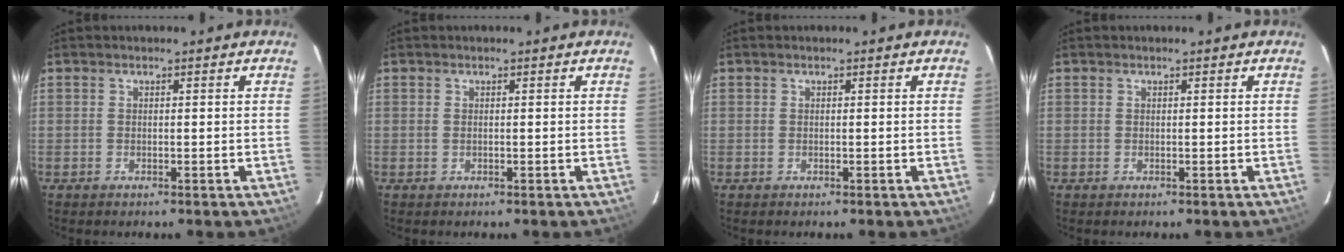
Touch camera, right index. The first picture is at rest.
{"total": 0.0}
{"total": 0.0}
{"total": 0.0}